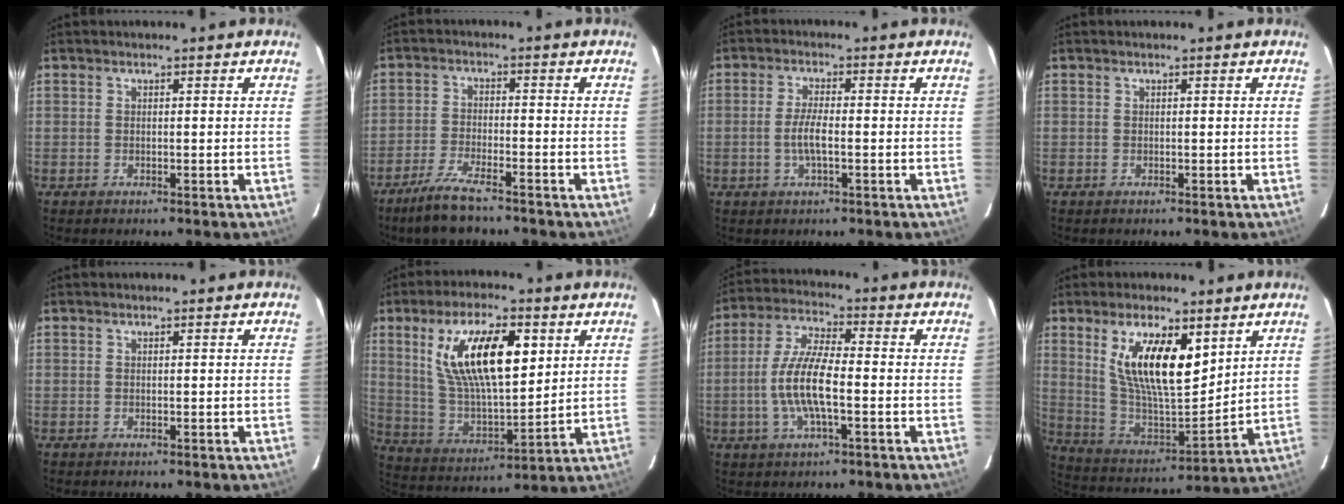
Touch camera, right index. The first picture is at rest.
{"total": 7.7, "force": [-6.2, 1.7, 4.4], "torque": [-0.112, -0.012, -0.117]}
{"total": 4.4, "force": [-1.0, 0.9, 4.2], "torque": [-0.083, -0.001, -0.019]}
{"total": 0.0}
{"total": 0.0}
{"total": 18.1, "force": [6.6, 7.1, 15.4], "torque": [-0.280, 0.008, 0.130]}
{"total": 10.7, "force": [-2.3, 2.6, 10.1], "torque": [-0.208, 0.002, -0.047]}
{"total": 16.3, "force": [7.3, 6.2, 13.1], "torque": [-0.244, -0.003, 0.148]}